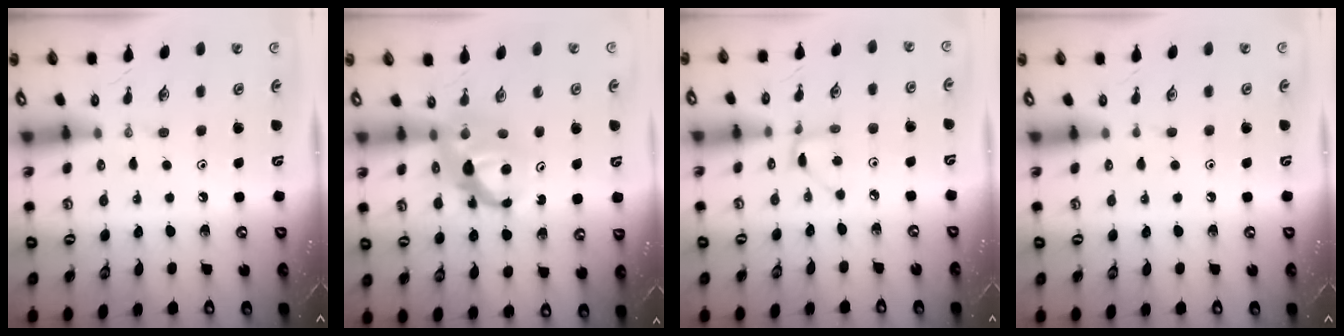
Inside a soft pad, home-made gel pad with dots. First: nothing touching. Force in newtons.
{"total": 6.6, "press": 6.6, "slide": 0.5}
{"total": 2.5, "press": 2.5, "slide": 0.3}
{"total": 0.6, "press": 0.6, "slide": 0.1}